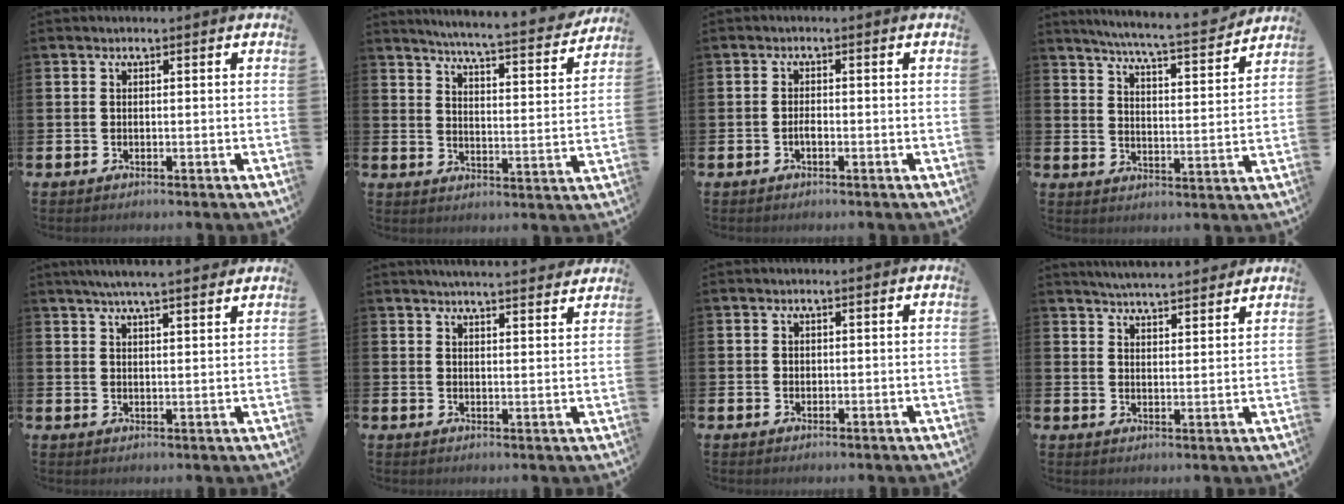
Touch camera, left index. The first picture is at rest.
{"total": 5.8, "force": [5.5, -0.2, 1.7], "torque": [-0.050, -0.048, 0.089]}
{"total": 1.2, "force": [-0.5, 0.5, 1.0], "torque": [-0.017, -0.001, -0.011]}
{"total": 7.0, "force": [6.6, -0.1, 2.3], "torque": [-0.055, -0.053, 0.110]}
{"total": 5.2, "force": [4.9, 0.0, 1.9], "torque": [-0.045, -0.013, 0.088]}
{"total": 4.5, "force": [4.5, -0.3, 0.7], "torque": [-0.019, -0.024, 0.080]}
{"total": 0.7, "force": [0.3, 0.6, 0.2], "torque": [0.006, 0.001, 0.003]}
{"total": 5.0, "force": [5.0, 0.0, 0.5], "torque": [-0.019, -0.029, 0.090]}